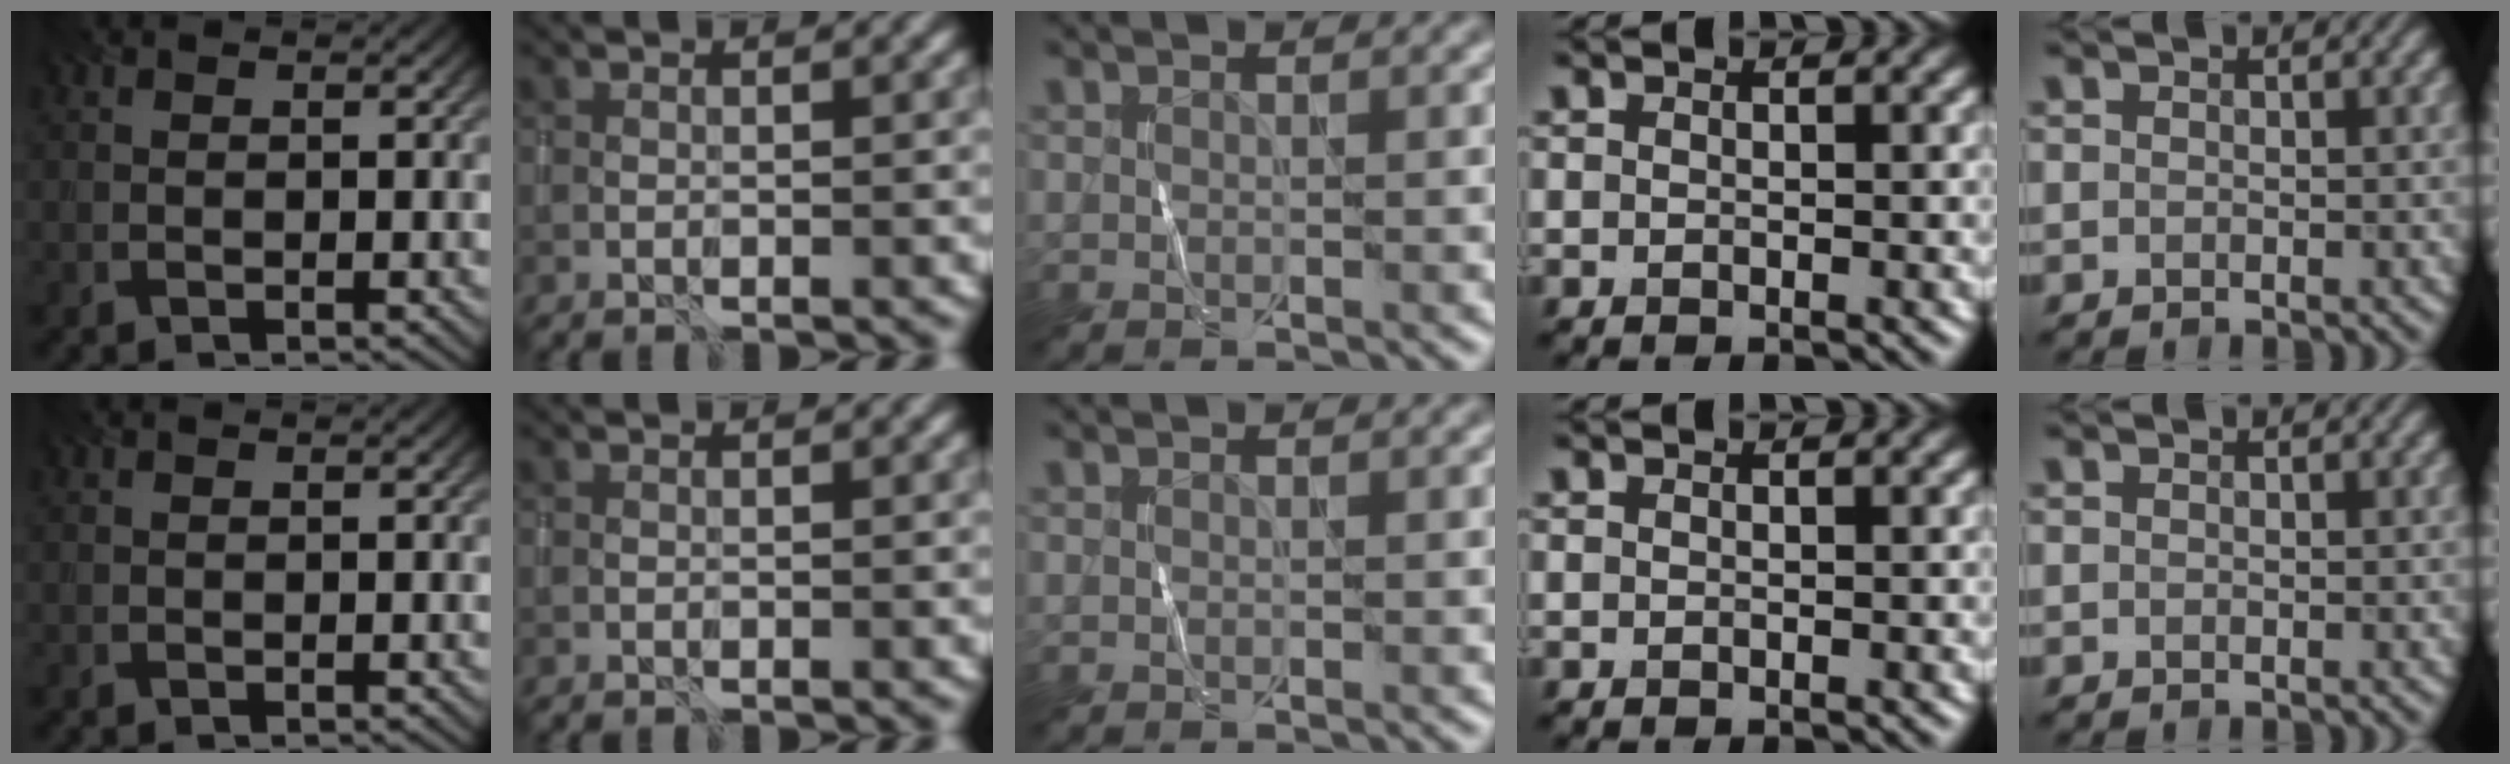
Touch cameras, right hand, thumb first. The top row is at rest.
{}